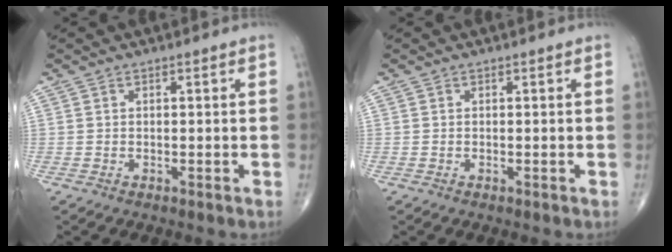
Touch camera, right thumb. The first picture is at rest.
{"total": 0.0}